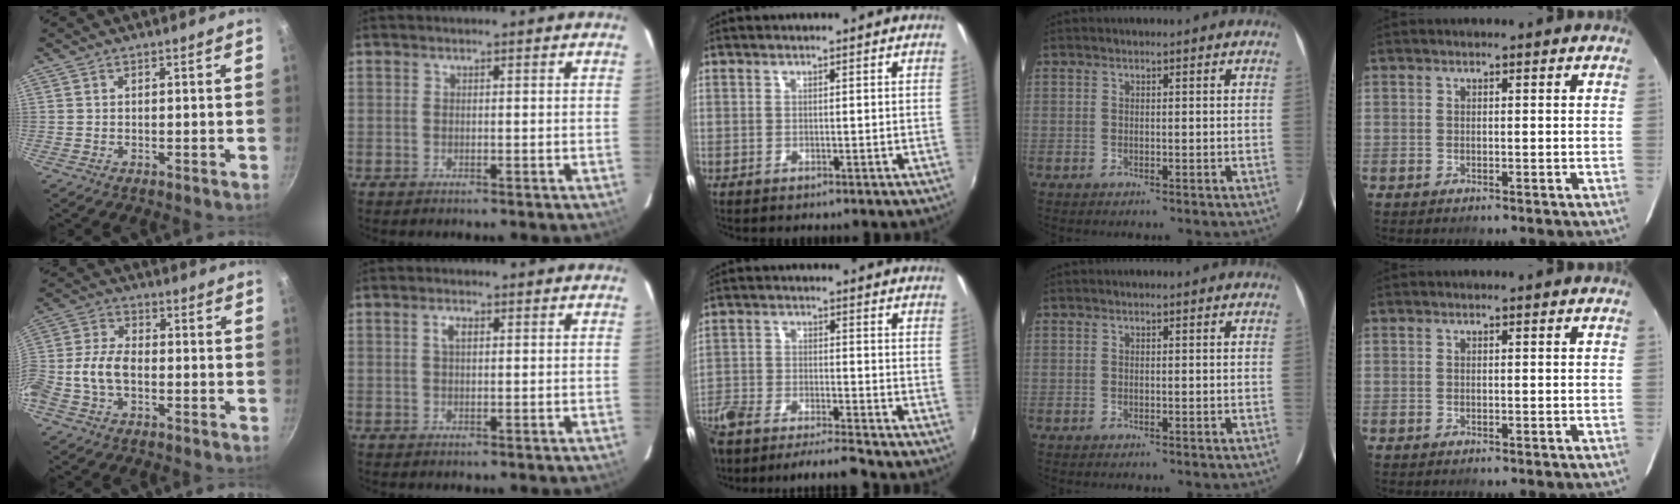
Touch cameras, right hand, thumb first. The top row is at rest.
{"thumb": {"total": 8.3, "force": [-2.2, 5.0, 6.2], "torque": [-0.128, 0.034, -0.056]}, "index": {"total": 2.1, "force": [0.6, 1.0, 1.7], "torque": [-0.033, 0.005, 0.011]}, "middle": {"total": 11.7, "force": [-10.6, 0.9, 5.0], "torque": [-0.125, -0.014, -0.191]}}